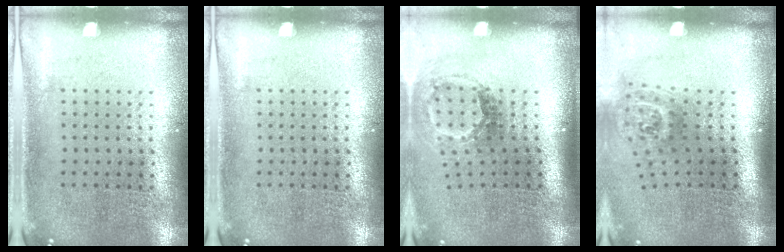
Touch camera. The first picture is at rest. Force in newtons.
{"total": 0.0}
{"total": 1.8, "press": 1.1, "slide": 1.4}
{"total": 1.8, "press": 1.2, "slide": 1.4}